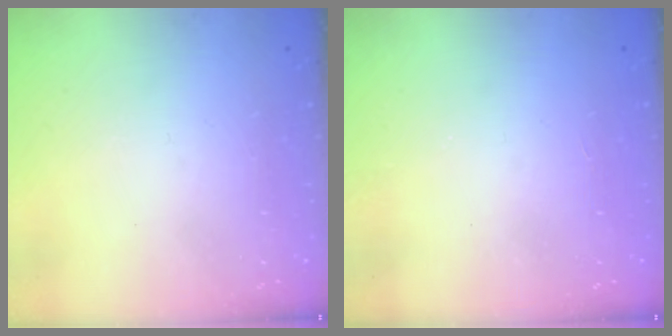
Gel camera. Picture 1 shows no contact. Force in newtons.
{"total": 1.0, "press": 1.0, "slide": 0.1}